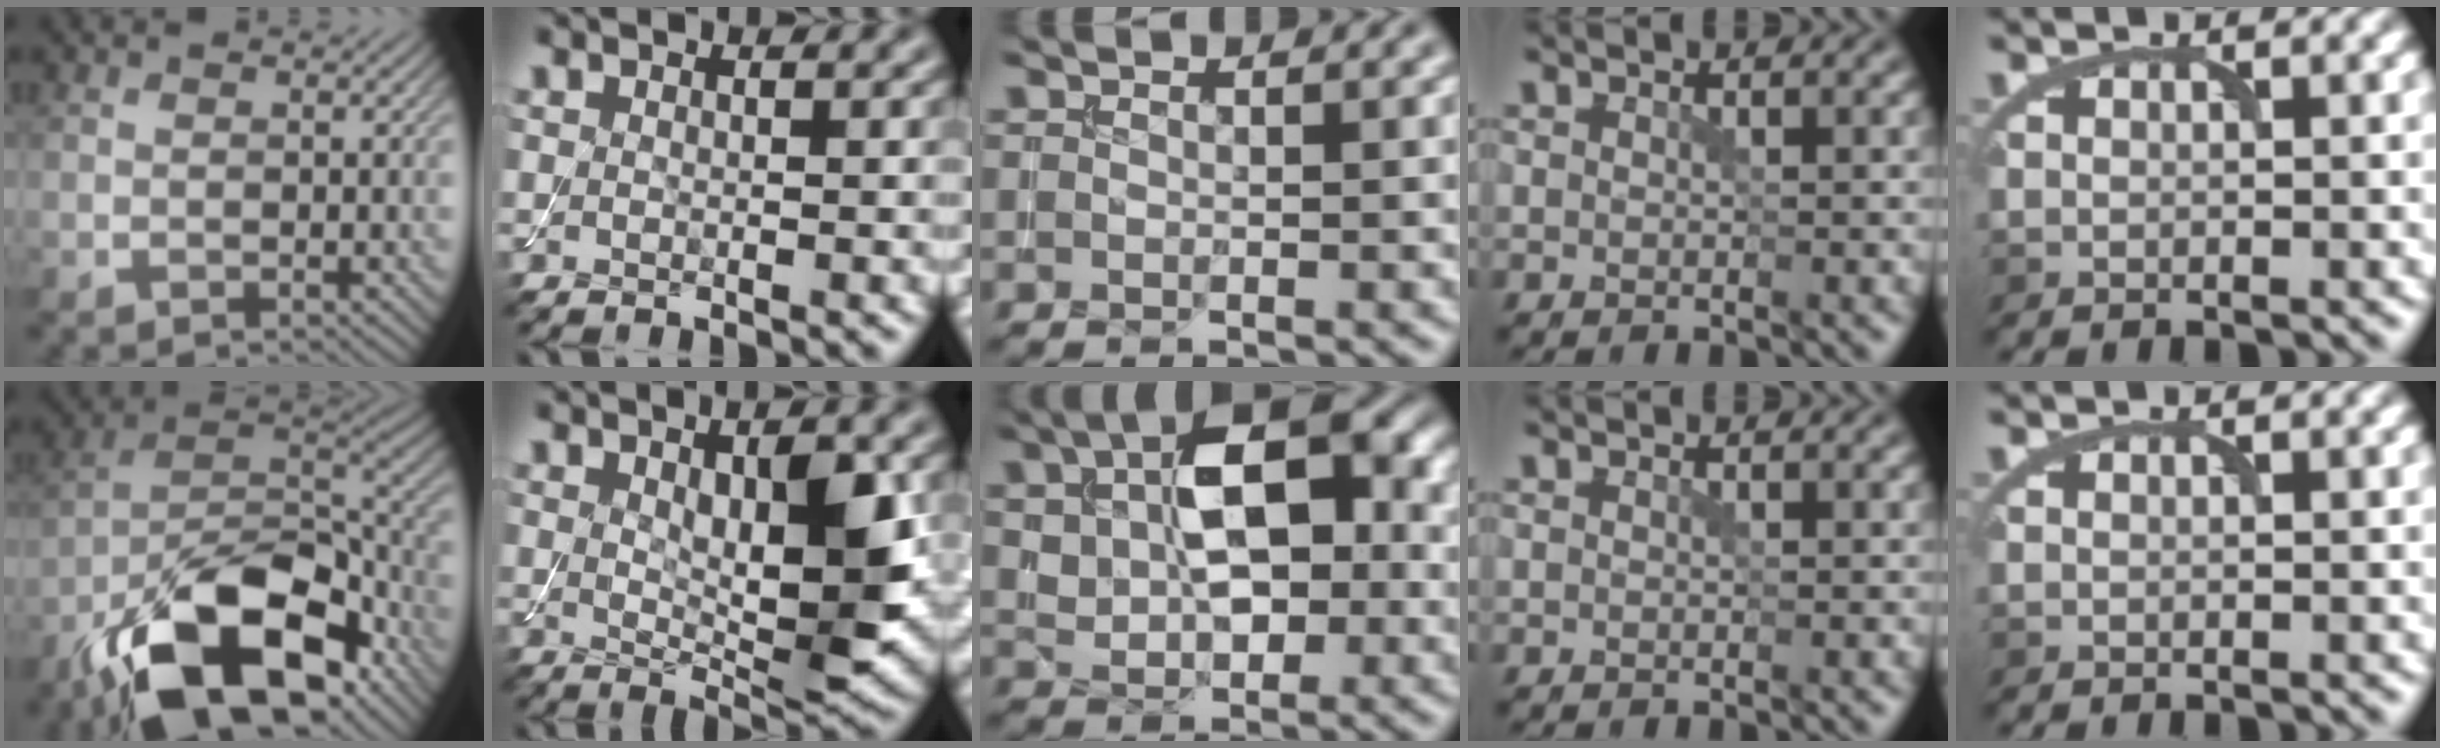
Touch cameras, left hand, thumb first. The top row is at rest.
{"thumb": {"total": 18.9, "force": [-11.8, 8.7, 11.9], "torque": [-0.206, -0.034, -0.202]}, "index": {"total": 7.6, "force": [0.8, 2.6, 7.1], "torque": [-0.108, -0.009, 0.019]}, "middle": {"total": 9.9, "force": [2.2, 5.7, 7.7], "torque": [-0.132, 0.013, 0.035]}}